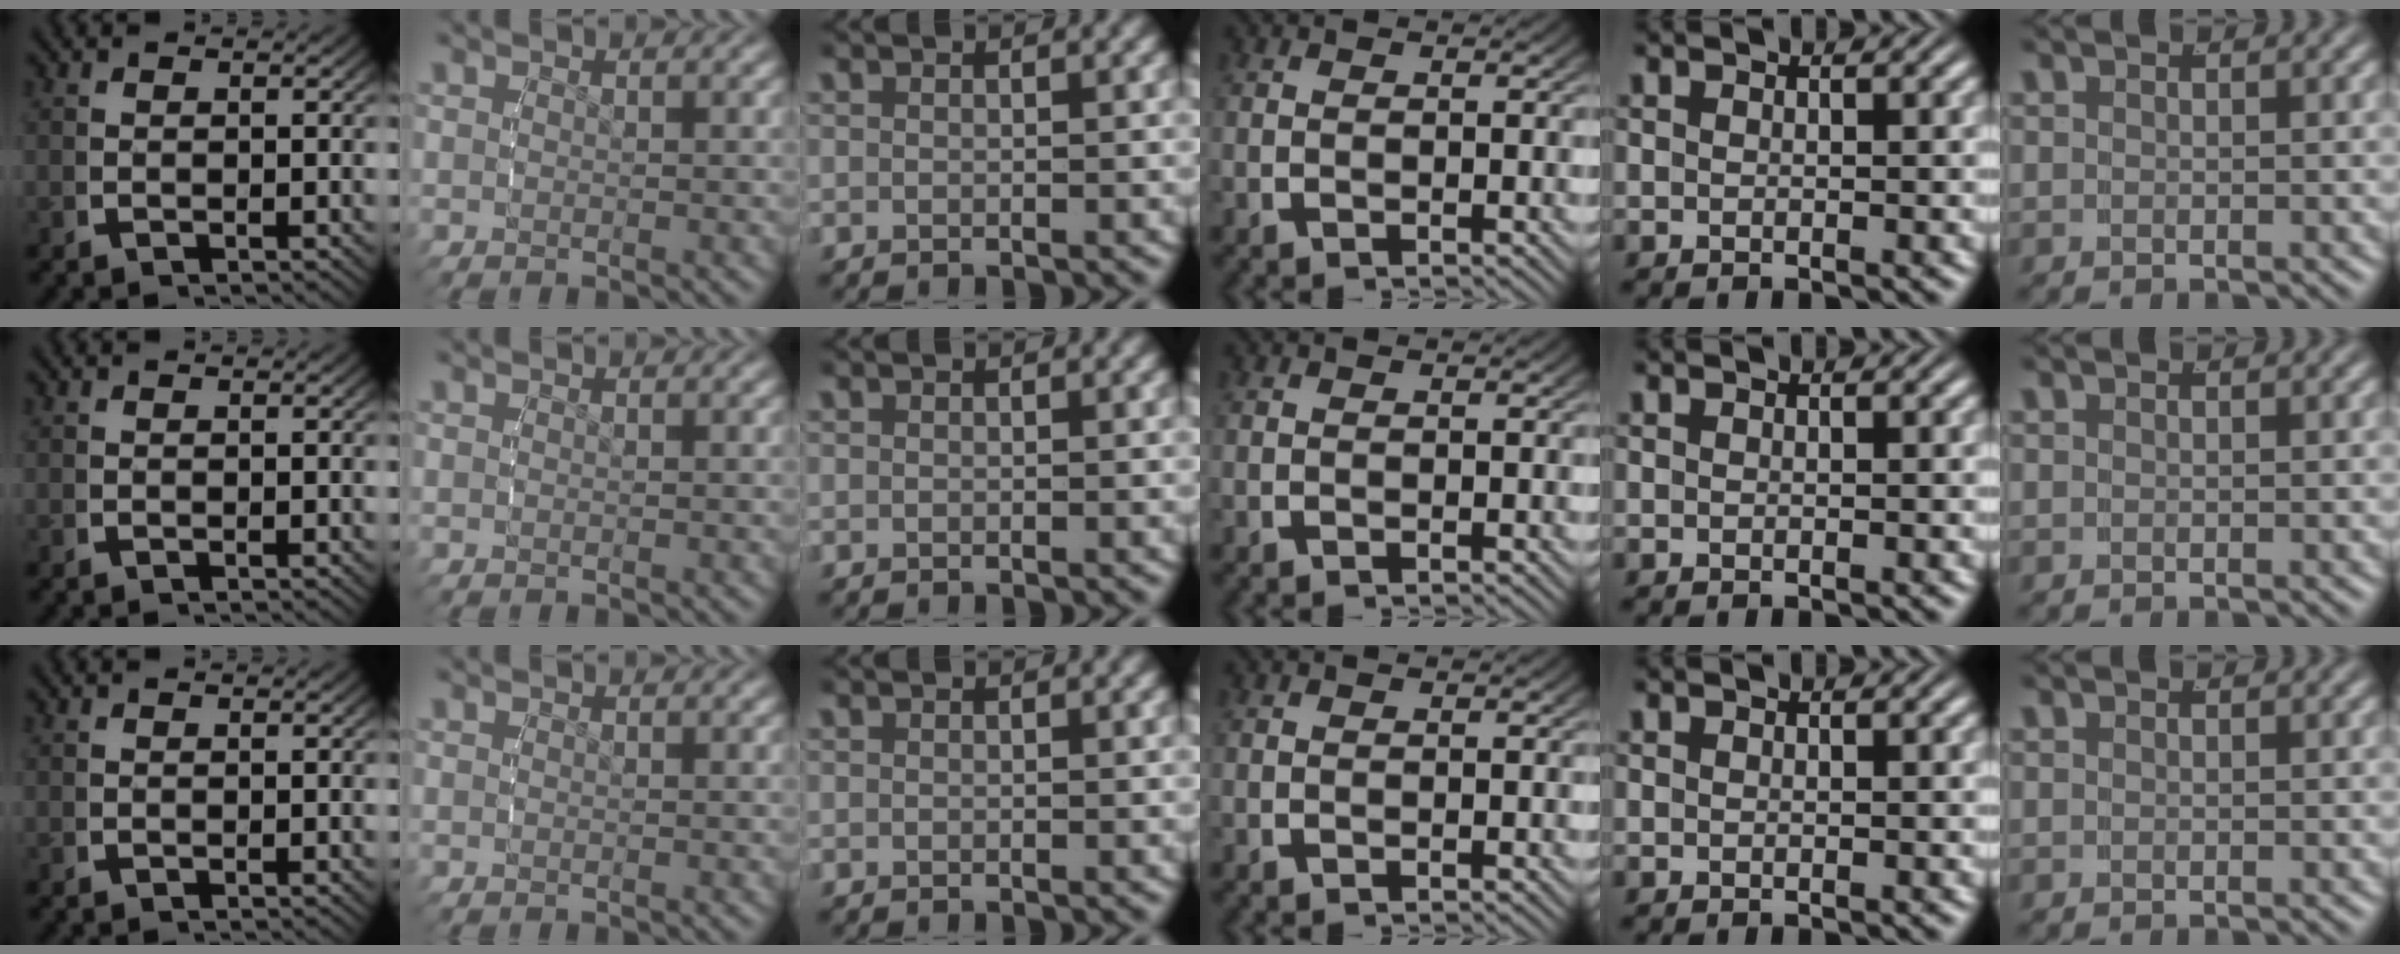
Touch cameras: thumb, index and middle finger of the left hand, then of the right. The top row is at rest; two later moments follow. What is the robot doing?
{"motion": "reach", "object": "paper plate"}